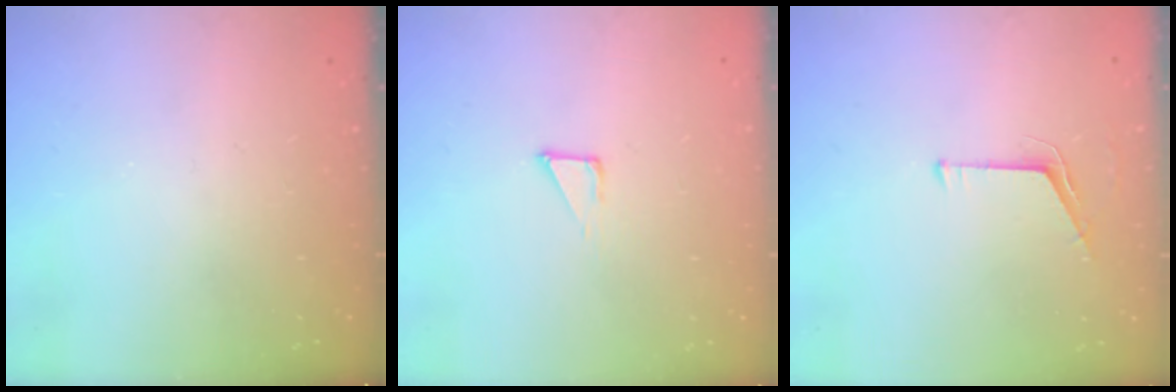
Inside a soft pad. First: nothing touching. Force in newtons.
{"total": 3.4, "press": 3.4, "slide": 0.3}
{"total": 4.6, "press": 4.5, "slide": 0.3}